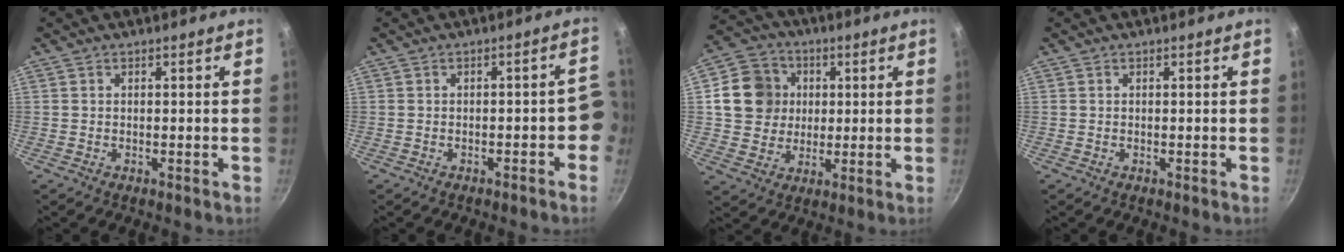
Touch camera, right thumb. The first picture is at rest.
{"total": 4.4, "force": [-1.7, 2.0, 3.6], "torque": [-0.012, 0.038, -0.017]}
{"total": 11.6, "force": [2.0, 10.5, 4.6], "torque": [-0.053, 0.011, 0.031]}
{"total": 0.0}